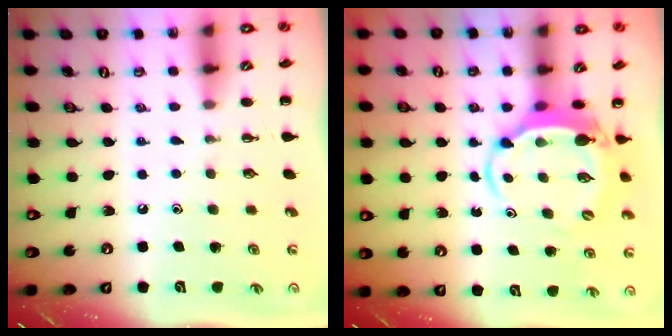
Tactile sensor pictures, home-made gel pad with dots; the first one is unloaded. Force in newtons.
{"total": 5.5, "press": 5.4, "slide": 1.0}